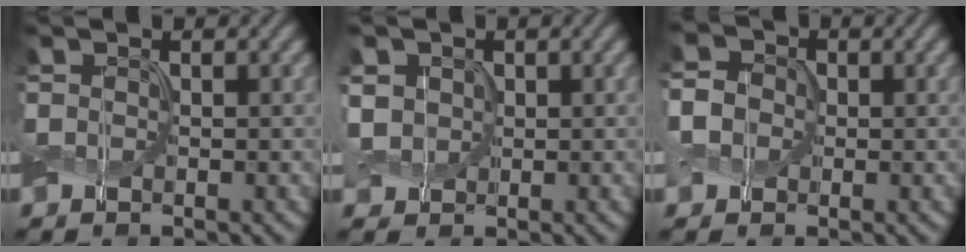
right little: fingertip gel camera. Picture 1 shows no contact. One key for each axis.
{"total": 2.4, "fx": 0.5, "fy": 2.1, "fz": 1.0, "tx": -0.033, "ty": 0.005, "tz": 0.003}
{"total": 4.2, "fx": 0.2, "fy": 3.7, "fz": 1.9, "tx": -0.039, "ty": 0.026, "tz": -0.023}